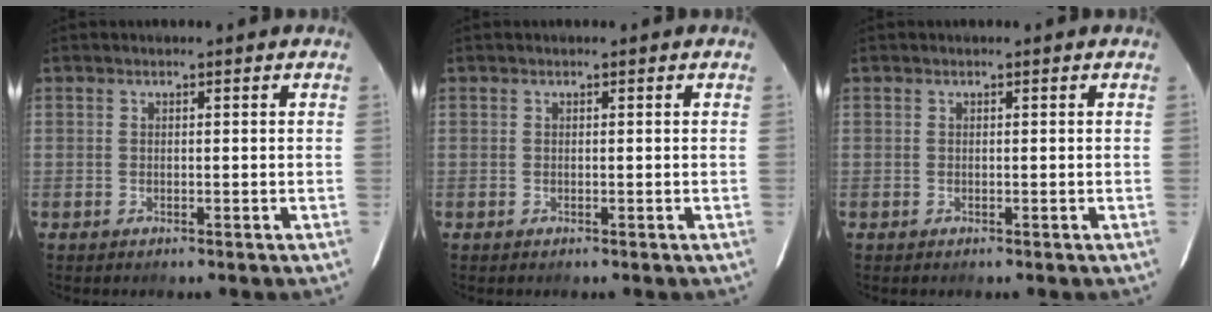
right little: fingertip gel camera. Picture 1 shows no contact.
{"total": 0.0}
{"total": 0.0}